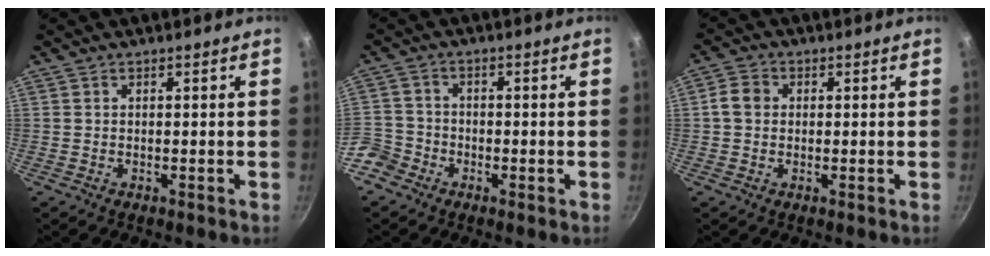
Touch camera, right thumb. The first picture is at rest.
{"total": 6.6, "force": [-3.7, 5.2, 1.8], "torque": [-0.027, 0.043, -0.079]}
{"total": 3.7, "force": [0.2, 3.1, 2.0], "torque": [-0.029, 0.006, -0.006]}